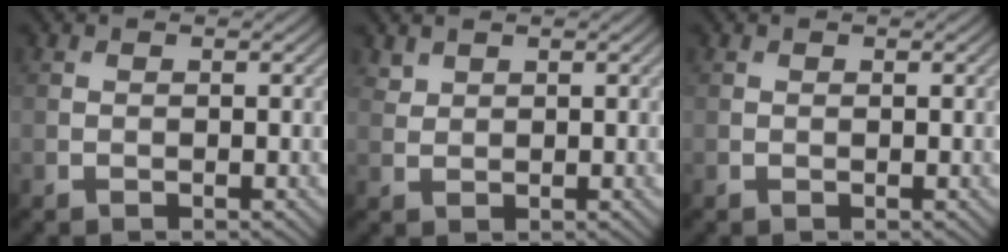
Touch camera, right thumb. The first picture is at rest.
{"total": 1.4, "force": [1.2, 0.7, 0.3], "torque": [-0.010, 0.000, 0.029]}
{"total": 0.0}